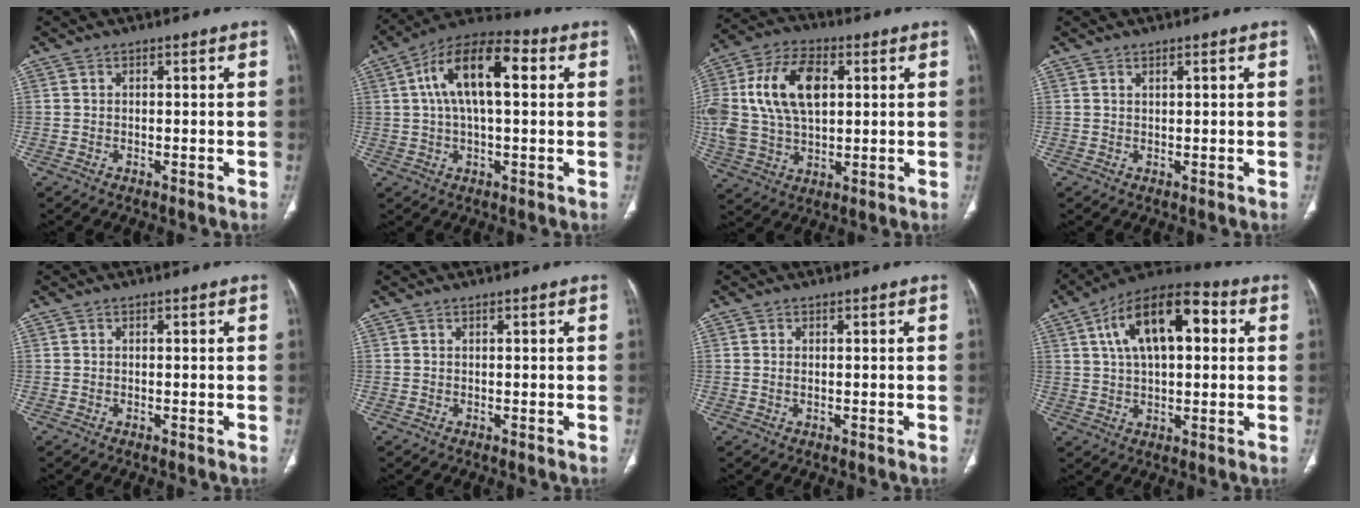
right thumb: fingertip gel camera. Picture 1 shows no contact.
{"total": 14.8, "force": [3.4, 6.5, 12.8], "torque": [-0.223, 0.030, 0.051]}
{"total": 19.2, "force": [3.9, 11.9, 14.6], "torque": [-0.302, 0.010, 0.071]}
{"total": 0.6, "force": [0.4, 0.1, 0.4], "torque": [-0.008, -0.002, 0.010]}
{"total": 0.0}
{"total": 0.0}
{"total": 0.6, "force": [0.1, 0.3, 0.5], "torque": [-0.015, 0.002, 0.005]}
{"total": 16.8, "force": [4.6, 8.3, 13.9], "torque": [-0.213, 0.022, 0.069]}